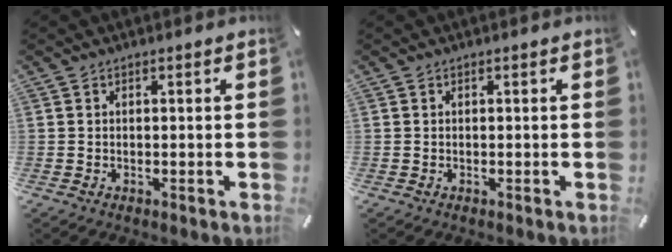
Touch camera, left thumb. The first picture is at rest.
{"total": 0.0}